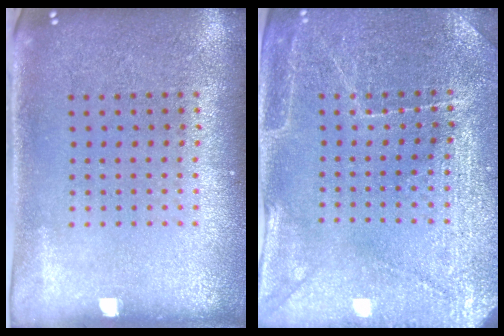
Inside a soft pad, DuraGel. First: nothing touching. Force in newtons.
{"total": 3.2, "press": 3.2, "slide": 0.4}